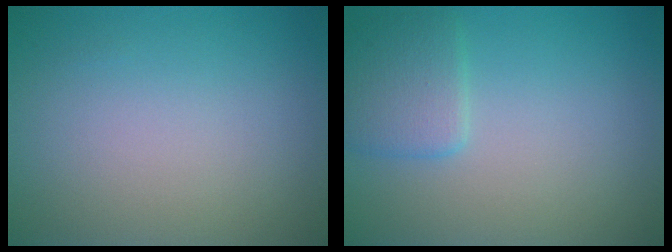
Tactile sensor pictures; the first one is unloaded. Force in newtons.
{"total": 2.6, "press": 2.6, "slide": 0.1}